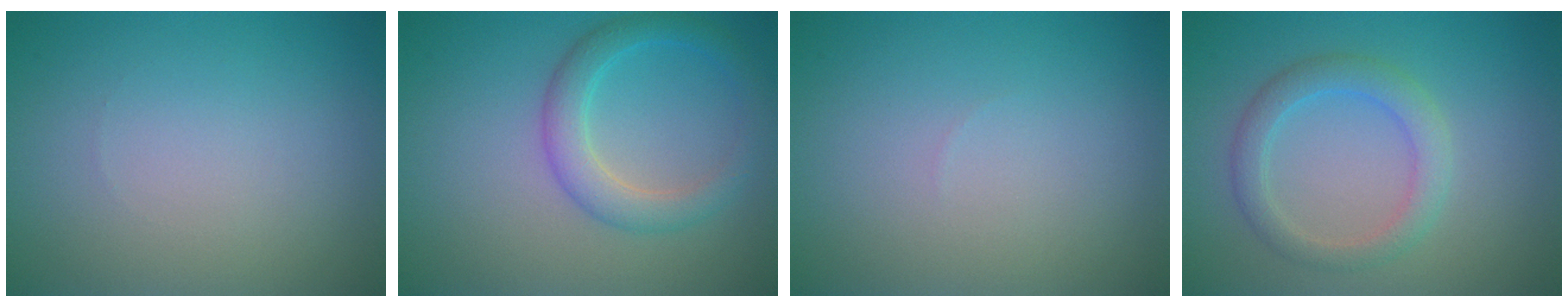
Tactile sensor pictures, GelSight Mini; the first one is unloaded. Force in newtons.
{"total": 3.3, "press": 3.3, "slide": 0.2}
{"total": 0.0}
{"total": 2.9, "press": 2.9, "slide": 0.4}